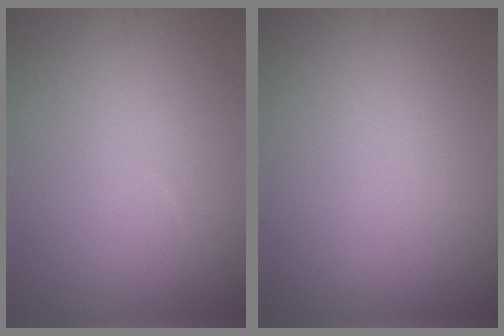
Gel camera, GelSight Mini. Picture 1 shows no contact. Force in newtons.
{"total": 0.0}